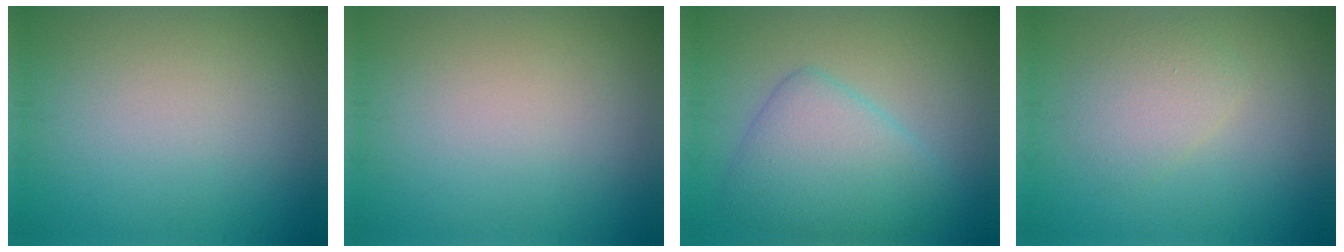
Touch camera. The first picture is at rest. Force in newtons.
{"total": 0.0}
{"total": 5.8, "press": 5.8, "slide": 0.1}
{"total": 2.4, "press": 2.4, "slide": 0.1}